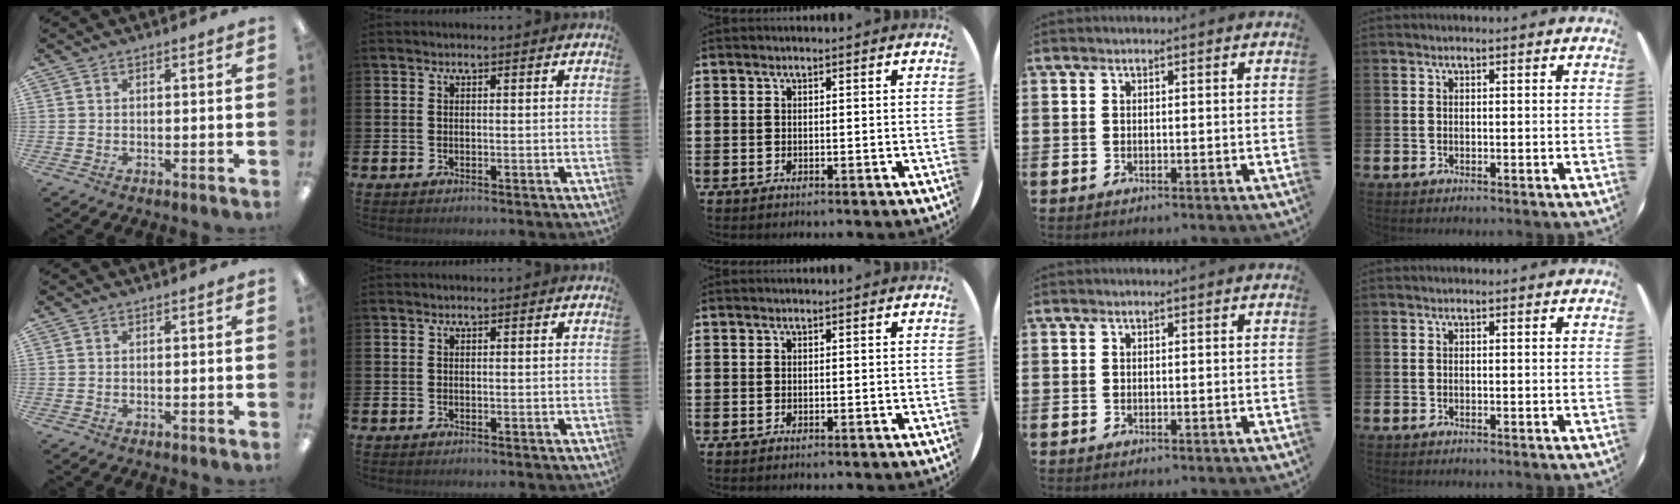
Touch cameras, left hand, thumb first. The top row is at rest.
{}